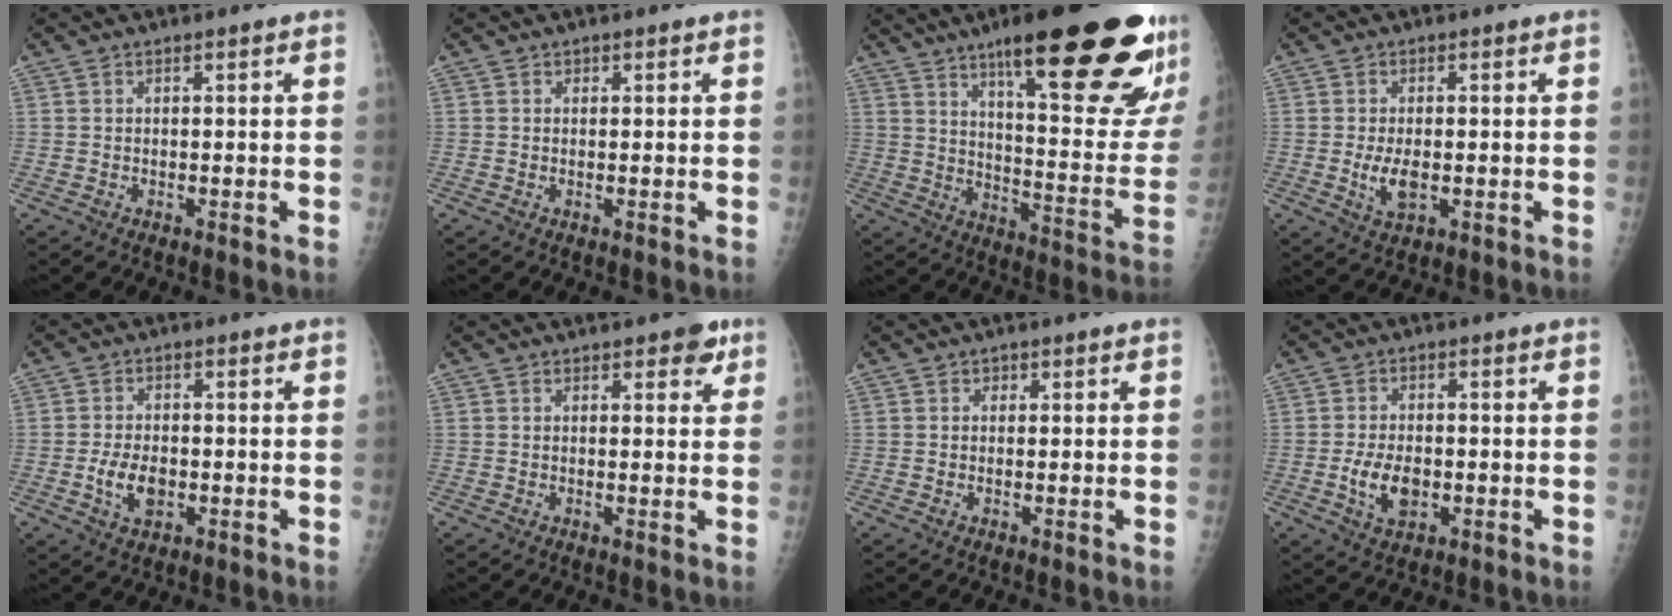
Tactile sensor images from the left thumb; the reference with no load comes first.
{"total": 0.6, "force": [0.3, 0.5, 0.1], "torque": [0.004, 0.000, 0.003]}
{"total": 30.5, "force": [18.2, 6.3, 23.7], "torque": [-0.268, -0.060, 0.270]}
{"total": 4.8, "force": [-0.7, 2.5, 4.0], "torque": [-0.076, -0.008, -0.009]}
{"total": 5.7, "force": [-1.4, 3.5, 4.3], "torque": [-0.075, 0.002, -0.022]}
{"total": 3.5, "force": [2.1, 1.9, 2.1], "torque": [-0.002, -0.006, 0.022]}
{"total": 0.8, "force": [0.3, 0.7, 0.2], "torque": [0.006, 0.001, 0.003]}
{"total": 6.4, "force": [-1.5, 3.9, 4.9], "torque": [-0.083, 0.001, -0.023]}